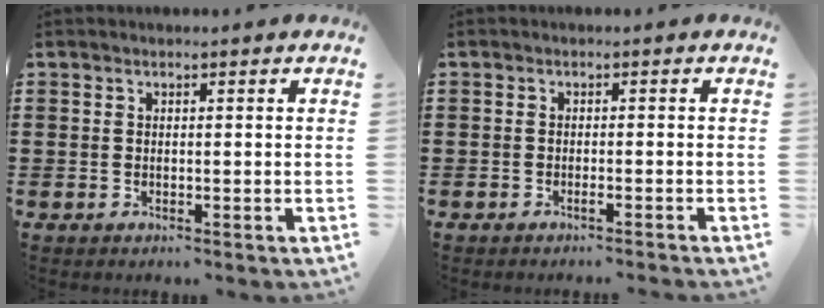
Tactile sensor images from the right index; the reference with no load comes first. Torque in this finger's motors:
{"motor_torque": [1.49, 0.65, 0.01, 0.00]}